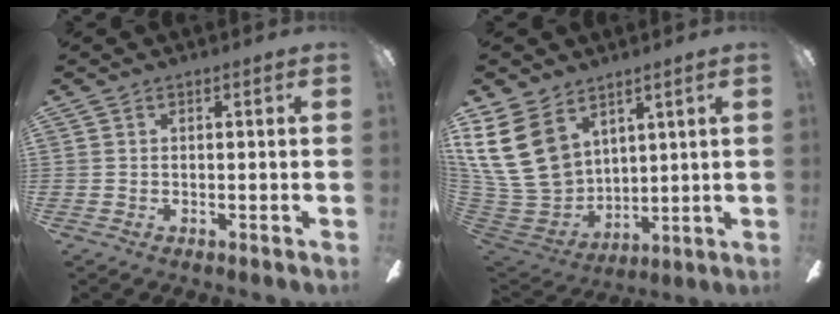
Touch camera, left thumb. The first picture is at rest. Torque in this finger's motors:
{"motor_torque": [2.28, 2.22, 0.28, -0.12, 0.19]}